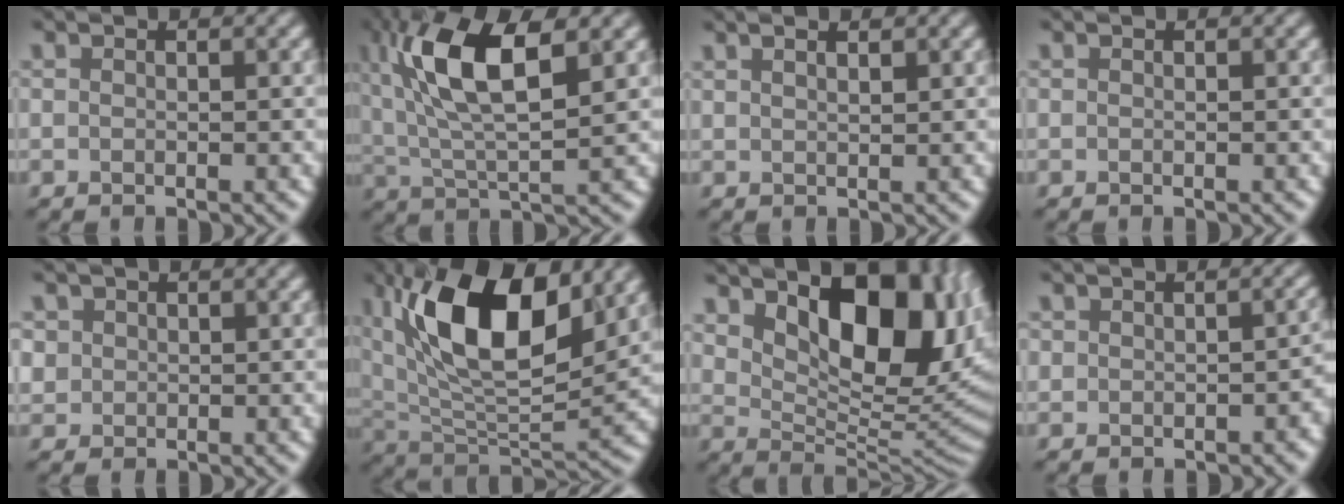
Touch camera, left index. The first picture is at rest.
{"total": 9.6, "force": [3.2, 3.2, 8.5], "torque": [-0.173, 0.011, 0.056]}
{"total": 1.7, "force": [1.3, 0.3, 1.1], "torque": [-0.010, 0.007, 0.009]}
{"total": 0.0}
{"total": 1.7, "force": [0.6, 1.5, 0.5], "torque": [-0.018, 0.003, 0.023]}
{"total": 12.9, "force": [4.7, 5.9, 10.5], "torque": [-0.180, 0.005, 0.083]}
{"total": 12.1, "force": [4.5, 6.5, 9.2], "torque": [-0.125, -0.010, 0.077]}
{"total": 2.6, "force": [-0.4, 2.1, 1.5], "torque": [-0.006, 0.000, -0.010]}